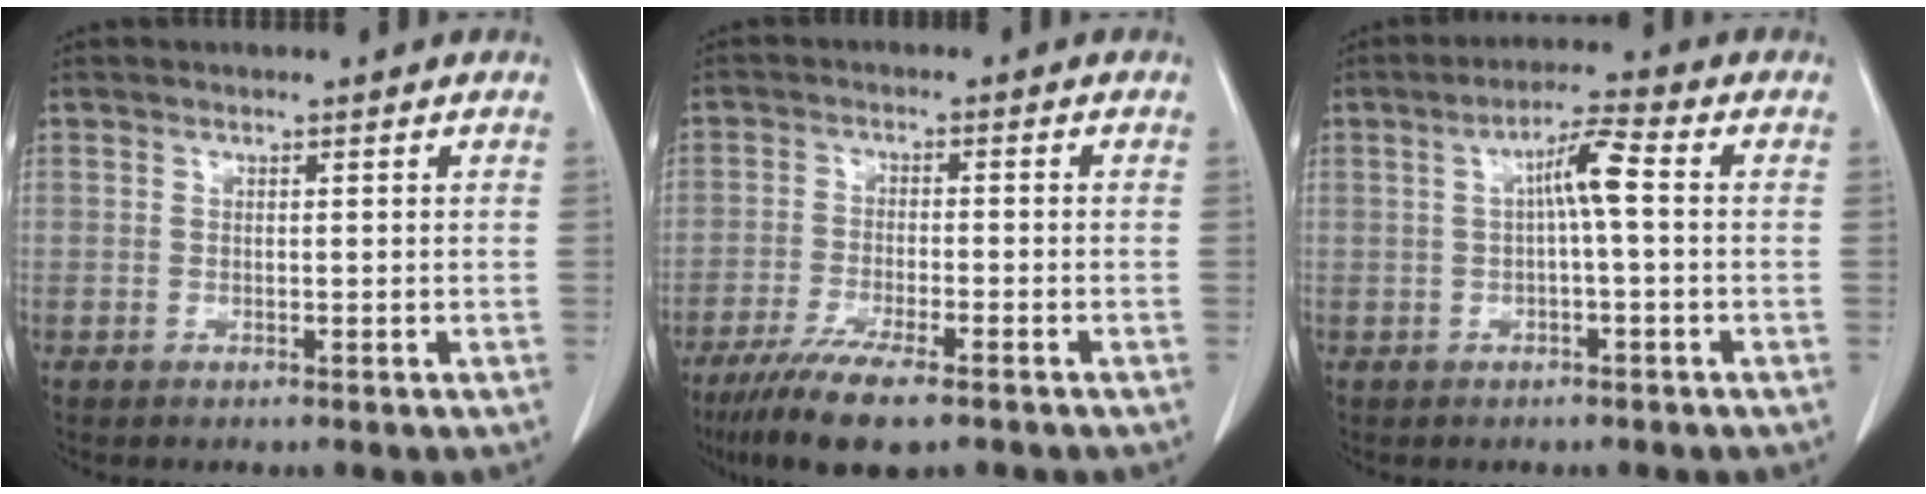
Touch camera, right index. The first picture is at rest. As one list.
[{"total": 9.6, "force": [-6.8, 1.2, 6.7], "torque": [-0.112, -0.022, -0.109]}, {"total": 5.0, "force": [0.4, 0.3, 5.0], "torque": [-0.087, 0.015, 0.007]}]